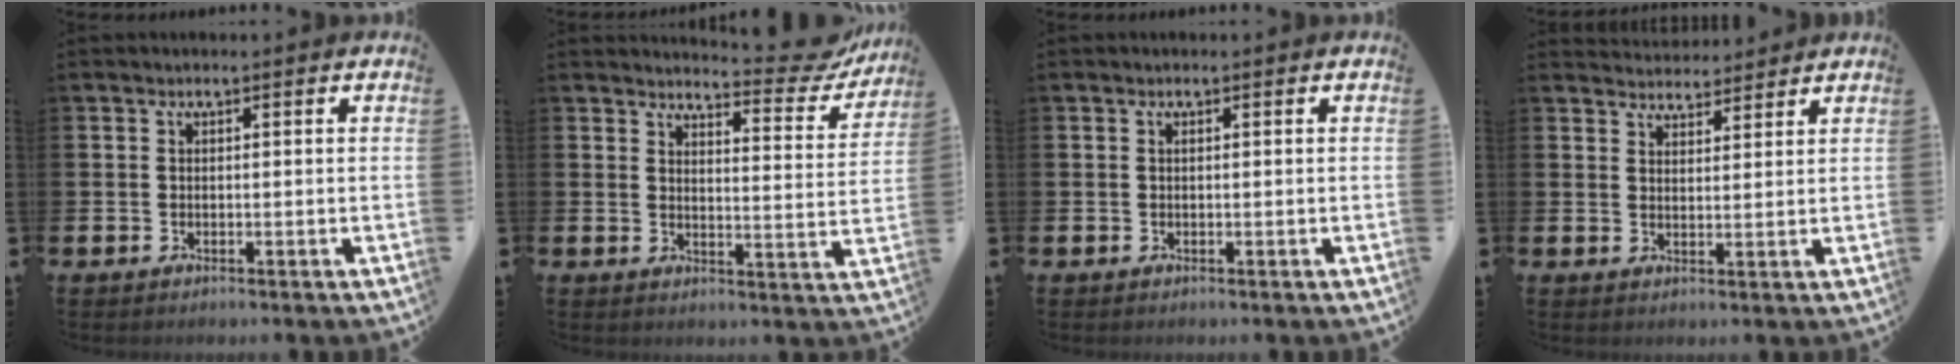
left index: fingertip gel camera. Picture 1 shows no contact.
{"total": 5.2, "force": [5.0, 0.8, 1.3], "torque": [-0.011, -0.041, 0.078]}
{"total": 0.0}
{"total": 3.7, "force": [3.6, 0.7, -0.3], "torque": [-0.002, -0.017, 0.067]}